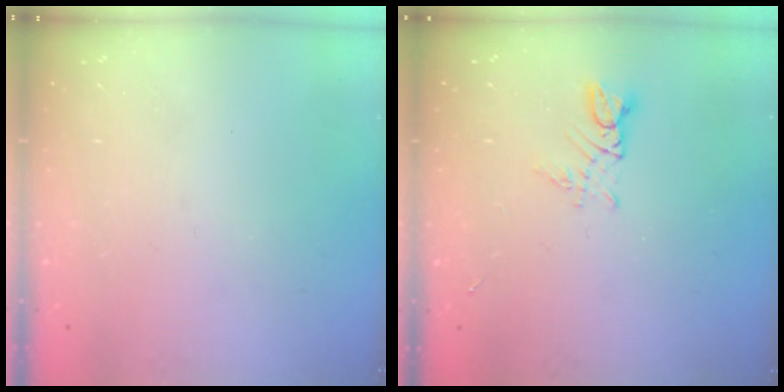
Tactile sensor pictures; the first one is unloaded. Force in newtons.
{"total": 2.8, "press": 2.8, "slide": 0.3}